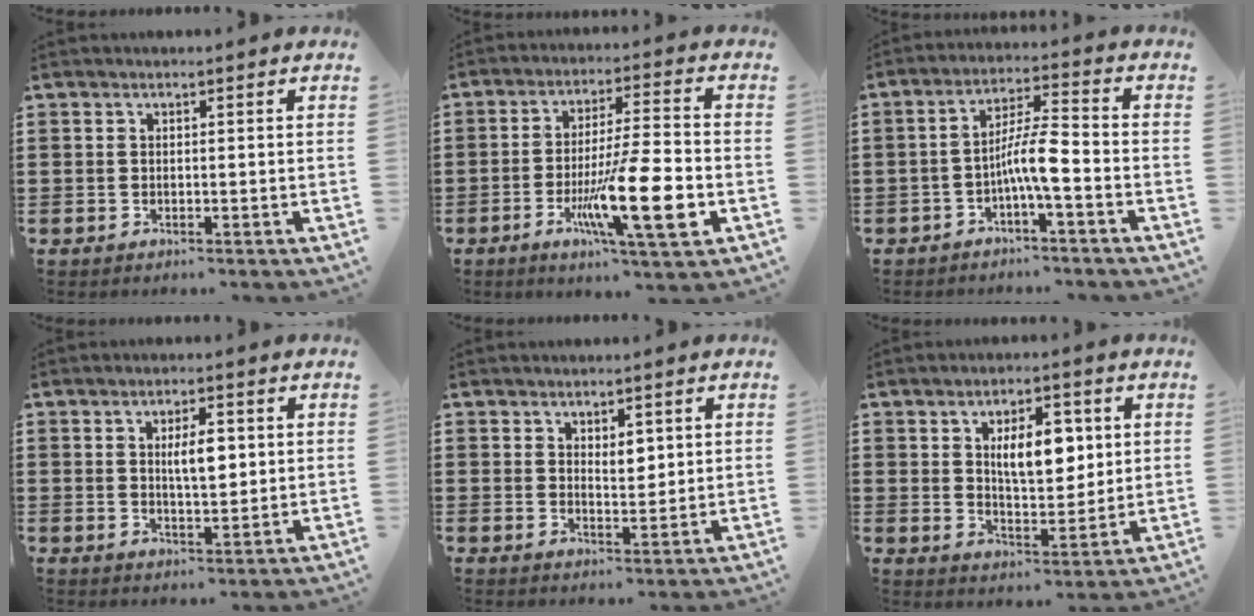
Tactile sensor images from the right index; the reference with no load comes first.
{"total": 14.4, "force": [-4.6, 2.5, 13.5], "torque": [-0.239, -0.010, -0.077]}
{"total": 6.8, "force": [-2.3, 1.1, 6.3], "torque": [-0.127, 0.000, -0.048]}
{"total": 5.0, "force": [1.0, 1.8, 4.6], "torque": [-0.076, 0.000, 0.011]}
{"total": 3.0, "force": [1.5, 1.6, 2.0], "torque": [-0.027, 0.000, 0.023]}
{"total": 7.9, "force": [2.3, 3.8, 6.6], "torque": [-0.105, -0.001, 0.032]}